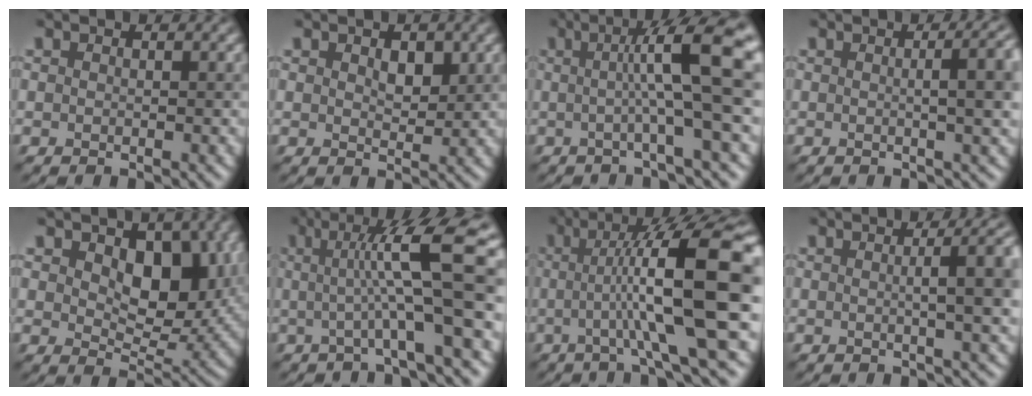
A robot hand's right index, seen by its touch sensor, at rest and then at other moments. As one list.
[{"total": 1.7, "force": [0.9, 1.0, 1.1], "torque": [-0.017, 0.002, 0.019]}, {"total": 9.3, "force": [1.1, 1.0, 9.2], "torque": [-0.120, 0.014, 0.014]}, {"total": 6.6, "force": [0.7, 2.3, 6.1], "torque": [-0.034, 0.022, 0.004]}, {"total": 6.9, "force": [2.0, 4.3, 5.0], "torque": [-0.071, -0.010, 0.035]}, {"total": 9.5, "force": [1.0, 1.1, 9.3], "torque": [-0.127, 0.011, 0.013]}, {"total": 12.6, "force": [0.2, 2.1, 12.5], "torque": [-0.168, 0.026, 0.004]}, {"total": 7.3, "force": [0.8, 2.3, 6.9], "torque": [-0.046, 0.025, 0.004]}]